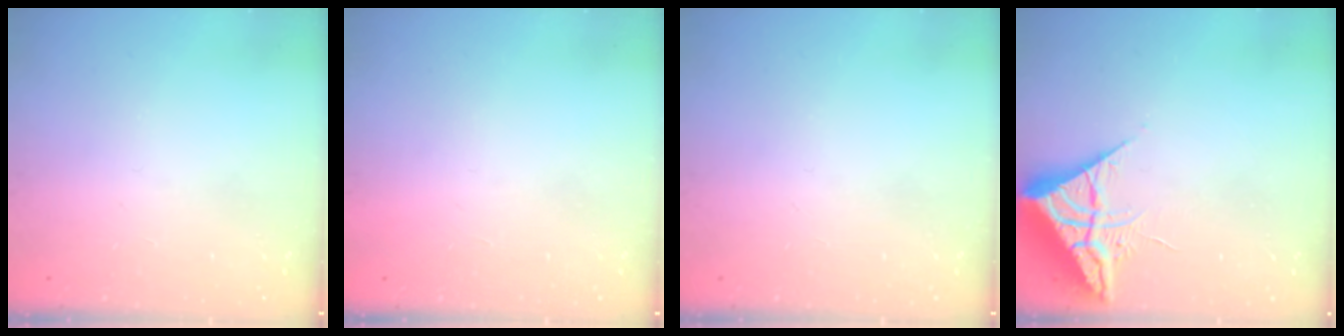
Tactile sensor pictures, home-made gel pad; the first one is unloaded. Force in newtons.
{"total": 1.5, "press": 1.5, "slide": 0.1}
{"total": 0.0}
{"total": 7.1, "press": 7.1, "slide": 0.4}